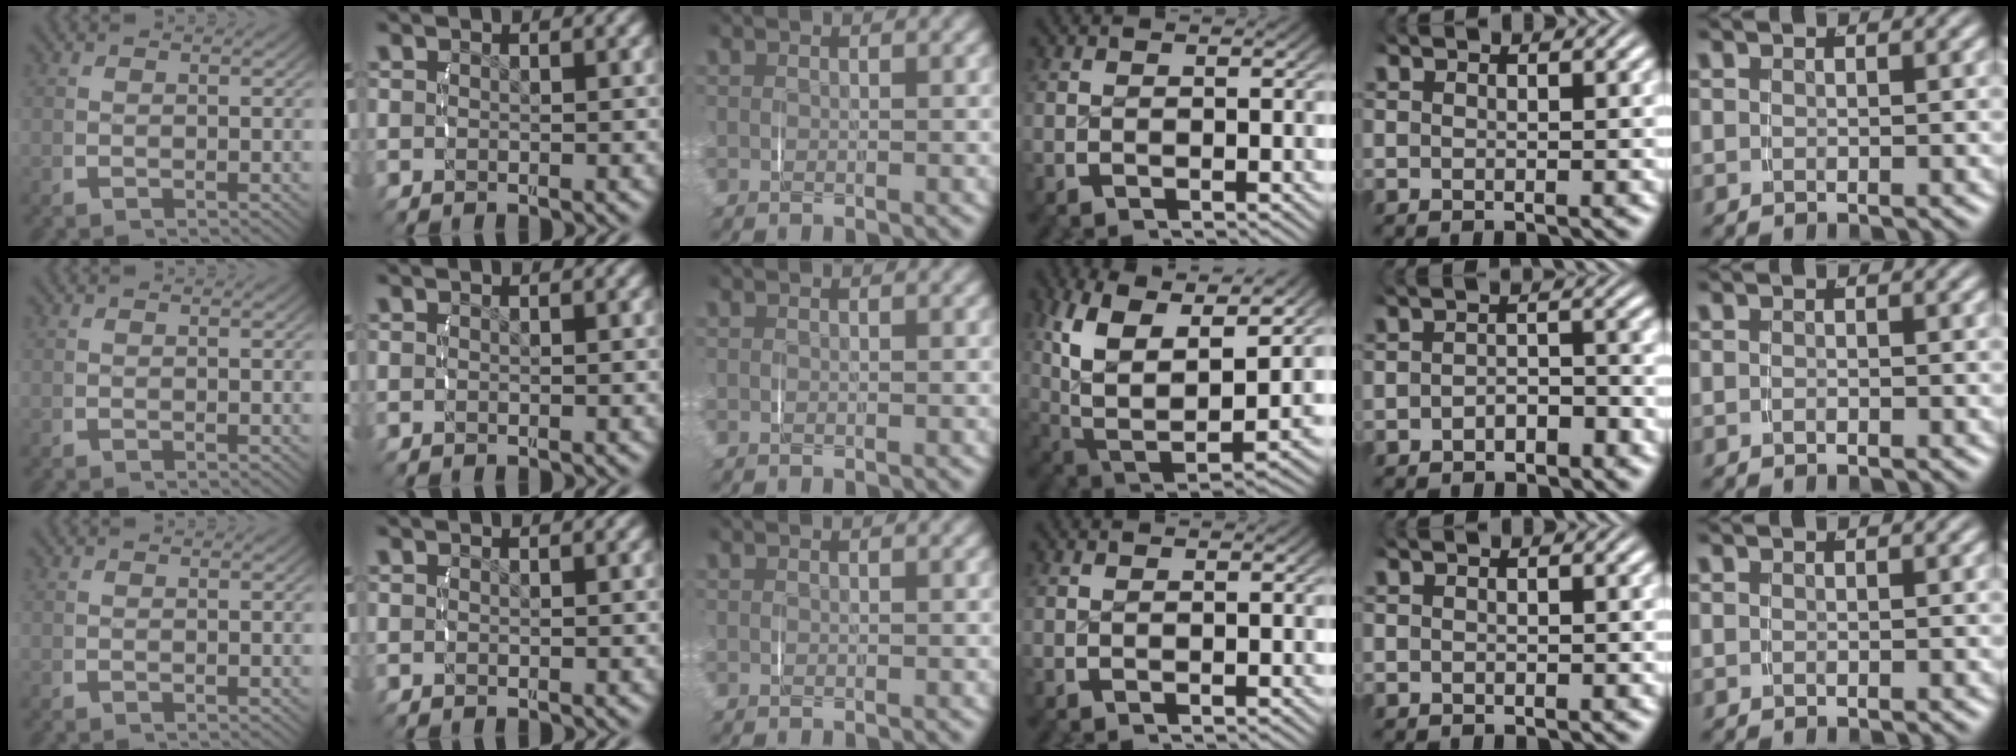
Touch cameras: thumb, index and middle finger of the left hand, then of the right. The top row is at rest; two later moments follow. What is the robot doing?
{"motion": "lift_and_place", "object": "napkin"}